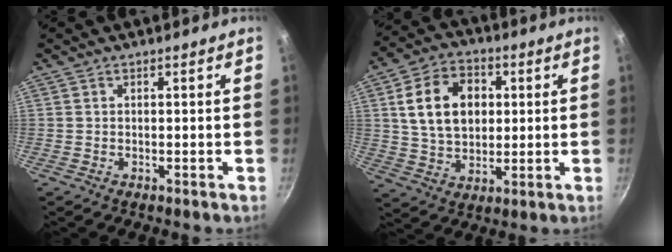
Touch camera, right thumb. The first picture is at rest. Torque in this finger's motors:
{"motor_torque": [-0.40, 0.93, 0.21, 0.14, 0.13]}